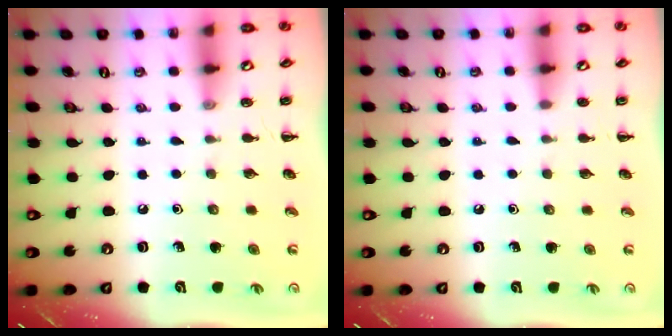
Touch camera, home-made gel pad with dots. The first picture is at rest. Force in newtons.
{"total": 0.7, "press": 0.7, "slide": 0.0}